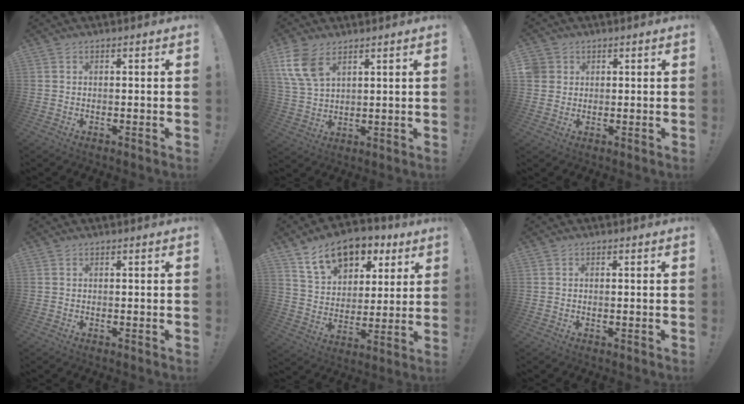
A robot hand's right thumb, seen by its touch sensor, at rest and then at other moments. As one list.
[{"total": 9.7, "force": [5.4, 5.5, 5.9], "torque": [-0.125, -0.016, 0.105]}, {"total": 3.9, "force": [1.6, 3.4, 0.8], "torque": [-0.016, -0.001, 0.032]}, {"total": 0.0}, {"total": 15.4, "force": [9.7, 9.4, 7.4], "torque": [-0.116, -0.052, 0.178]}, {"total": 0.0}]